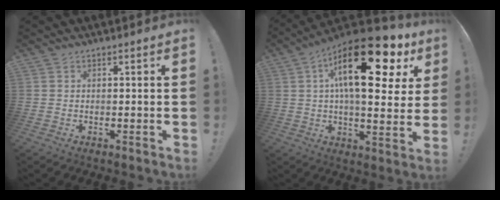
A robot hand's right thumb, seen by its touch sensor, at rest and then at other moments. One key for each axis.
{"total": 25.7, "fx": 10.1, "fy": 9.4, "fz": 21.7, "tx": -0.342, "ty": -0.055, "tz": 0.164}